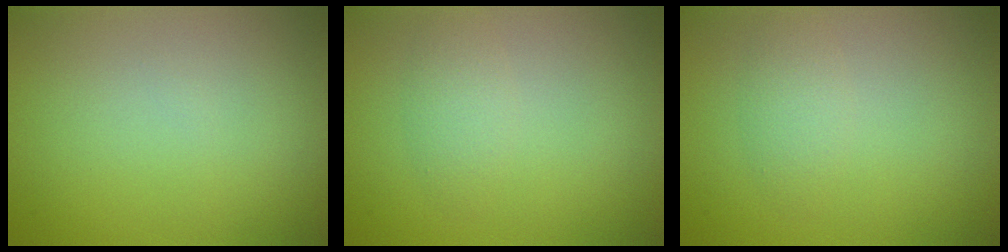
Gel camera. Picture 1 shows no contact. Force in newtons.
{"total": 1.8, "press": 1.8, "slide": 0.2}
{"total": 1.8, "press": 1.8, "slide": 0.2}